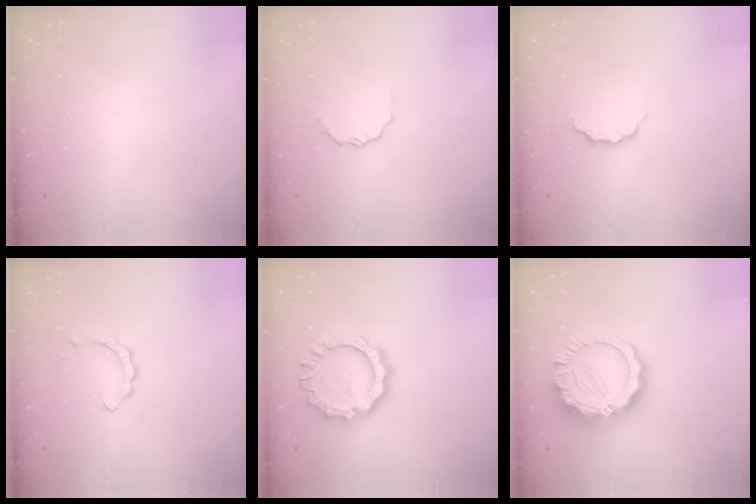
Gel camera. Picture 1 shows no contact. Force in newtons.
{"total": 4.4, "press": 4.4, "slide": 0.6}
{"total": 2.7, "press": 2.6, "slide": 0.3}
{"total": 2.7, "press": 2.7, "slide": 0.2}
{"total": 12.0, "press": 12.0, "slide": 0.7}
{"total": 14.7, "press": 14.6, "slide": 1.3}